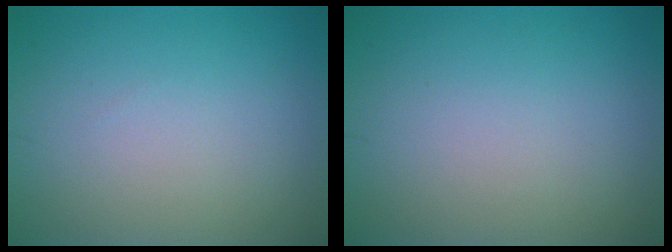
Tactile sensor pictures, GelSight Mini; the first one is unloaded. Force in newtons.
{"total": 0.0}